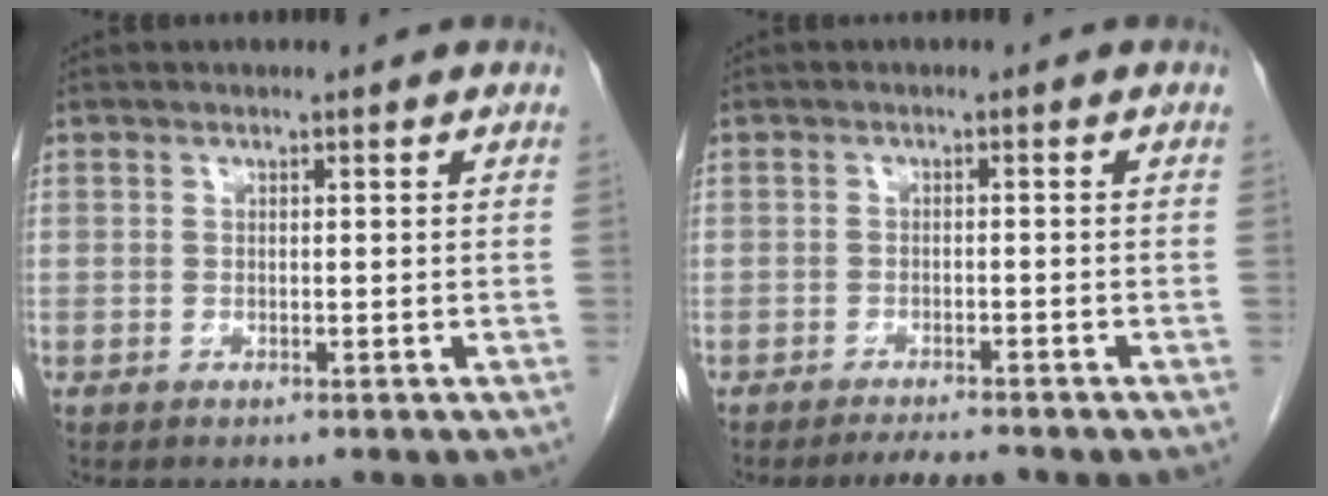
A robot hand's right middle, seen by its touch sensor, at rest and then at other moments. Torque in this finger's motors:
{"motor_torque": [0.16, -0.15, -0.04, 0.00]}